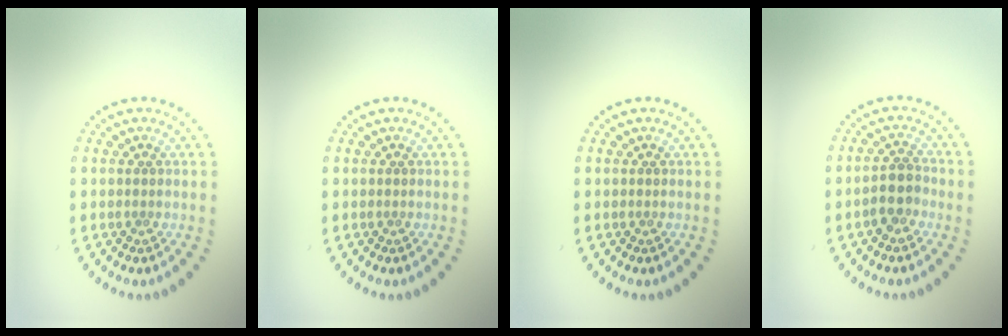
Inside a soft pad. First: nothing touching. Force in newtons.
{"total": 0.0}
{"total": 0.0}
{"total": 2.6, "press": 2.4, "slide": 1.0}